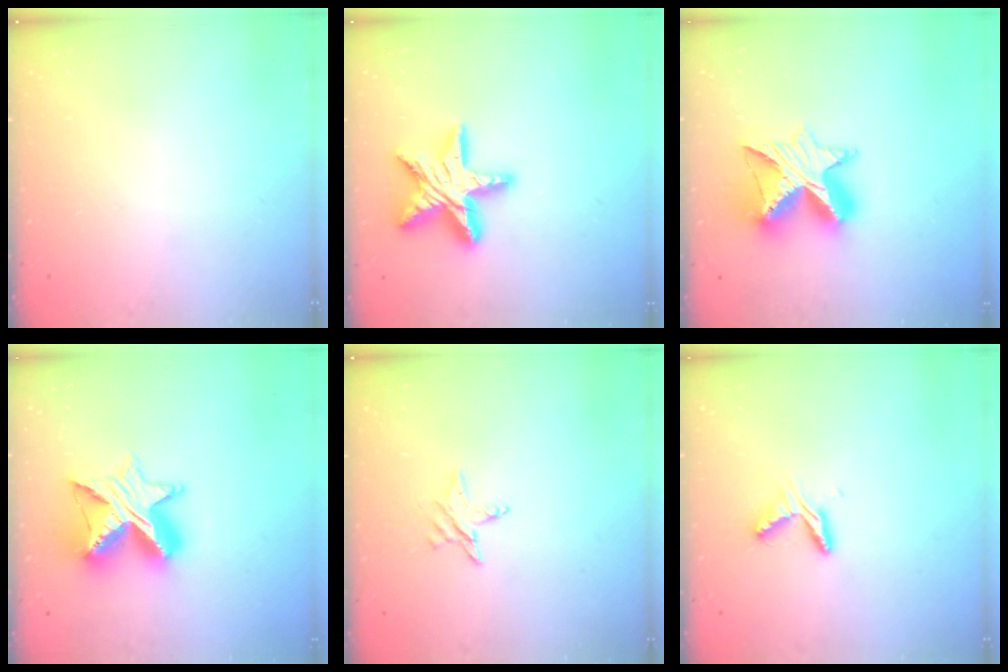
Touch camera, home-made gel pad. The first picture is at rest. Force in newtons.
{"total": 18.8, "press": 18.7, "slide": 1.9}
{"total": 12.4, "press": 12.4, "slide": 1.3}
{"total": 13.3, "press": 13.3, "slide": 0.8}
{"total": 2.7, "press": 2.7, "slide": 0.2}
{"total": 5.7, "press": 5.7, "slide": 0.5}